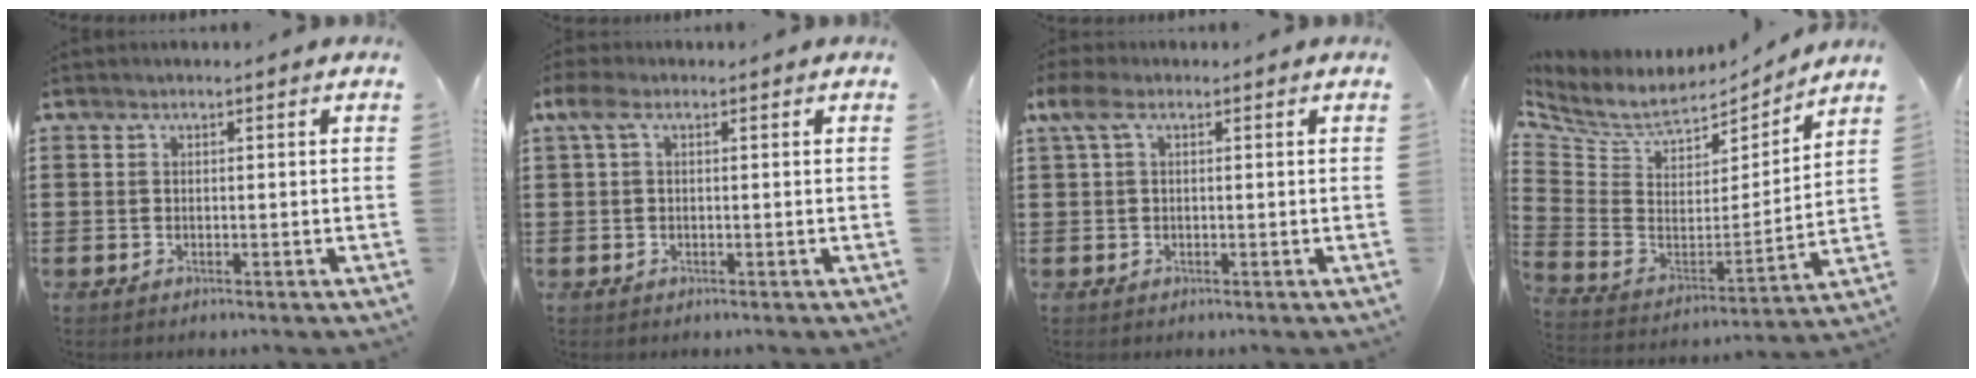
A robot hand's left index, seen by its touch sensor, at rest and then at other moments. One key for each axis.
{"total": 2.4, "fx": -0.1, "fy": 1.2, "fz": 2.1, "tx": -0.053, "ty": 0.003, "tz": -0.007}
{"total": 3.0, "fx": 0.3, "fy": 1.5, "fz": 2.7, "tx": -0.070, "ty": 0.003, "tz": -0.003}
{"total": 7.3, "fx": 6.0, "fy": 3.1, "fz": 2.8, "tx": -0.090, "ty": -0.043, "tz": 0.105}